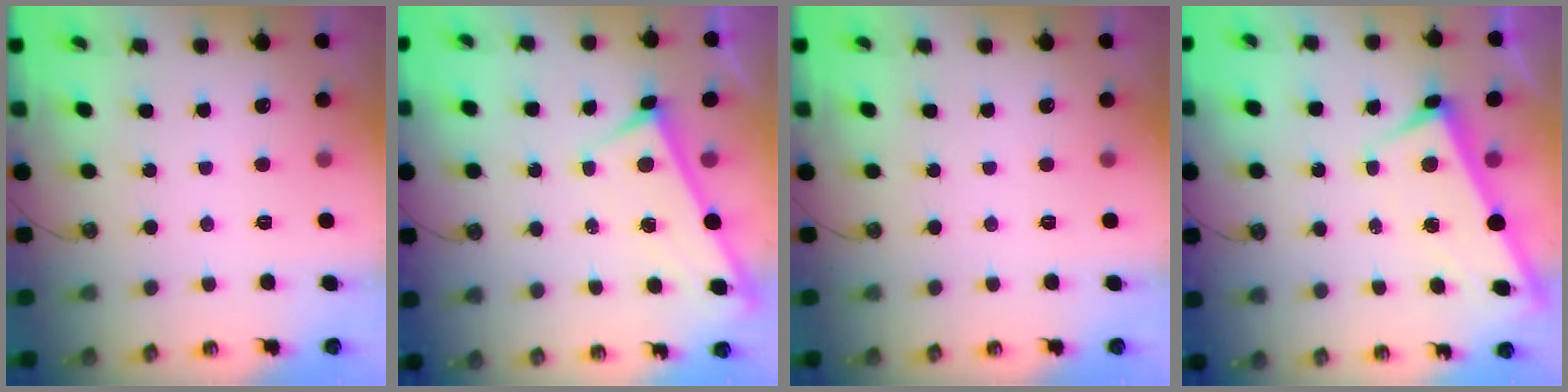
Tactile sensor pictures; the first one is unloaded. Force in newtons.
{"total": 3.0, "press": 3.0, "slide": 0.2}
{"total": 0.0}
{"total": 2.8, "press": 2.7, "slide": 0.5}